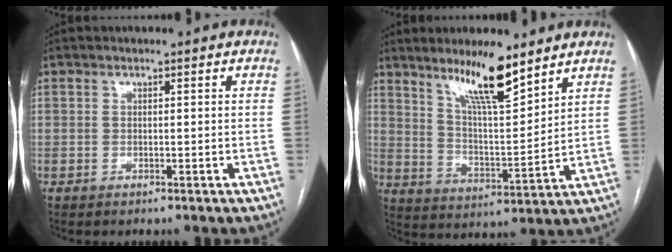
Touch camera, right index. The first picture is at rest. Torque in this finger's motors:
{"motor_torque": [1.11, 1.03, 0.45, 0.12]}